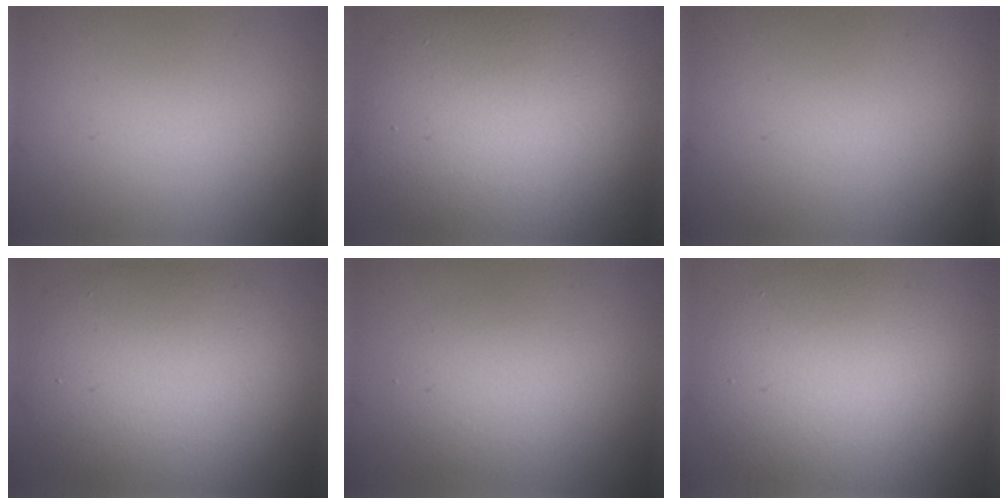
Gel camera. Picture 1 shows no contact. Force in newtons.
{"total": 11.4, "press": 11.4, "slide": 0.8}
{"total": 0.0}
{"total": 9.6, "press": 9.6, "slide": 0.4}
{"total": 2.6, "press": 2.6, "slide": 0.2}
{"total": 7.9, "press": 7.9, "slide": 0.8}